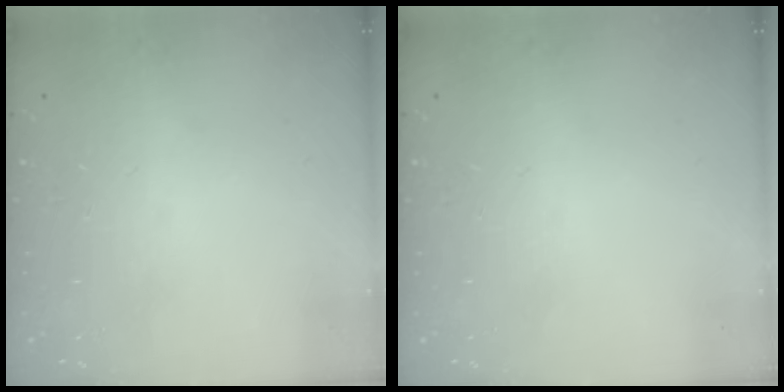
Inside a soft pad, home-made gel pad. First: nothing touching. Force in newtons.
{"total": 0.0}